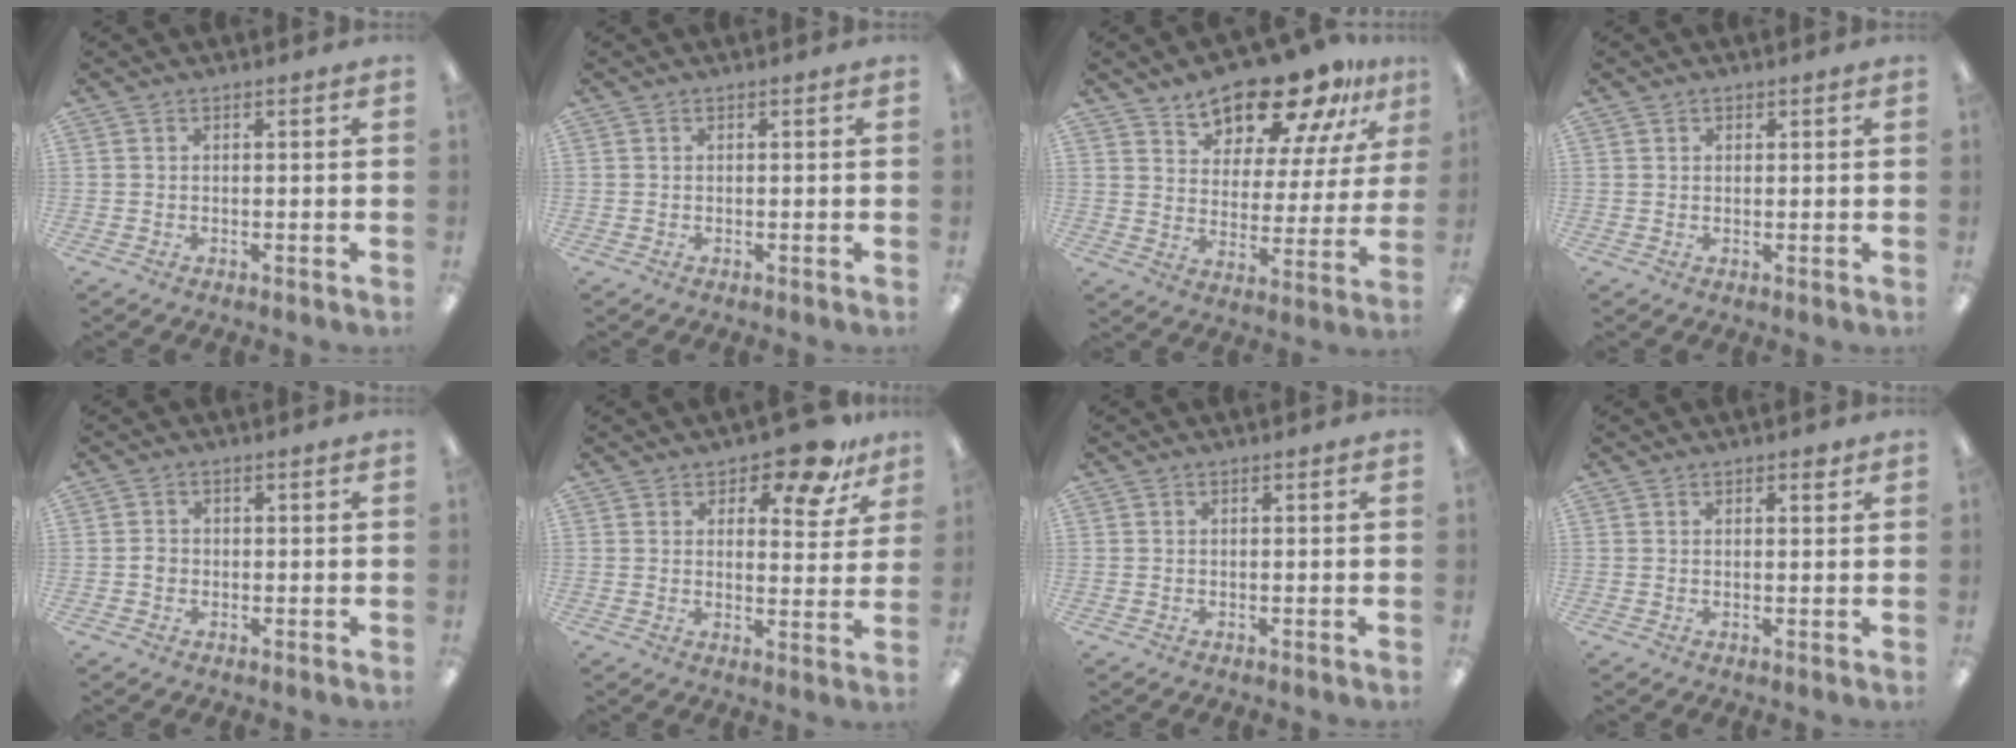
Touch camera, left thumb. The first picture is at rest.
{"total": 0.0}
{"total": 17.2, "force": [14.2, 6.9, 6.7], "torque": [-0.110, -0.103, 0.249]}
{"total": 0.8, "force": [0.6, 0.5, 0.1], "torque": [-0.002, 0.001, 0.012]}
{"total": 1.4, "force": [-0.3, 1.2, 0.7], "torque": [-0.012, 0.005, -0.007]}
{"total": 10.4, "force": [7.8, 4.1, 5.5], "torque": [-0.059, -0.054, 0.133]}
{"total": 0.0}
{"total": 1.5, "force": [1.1, 0.7, 0.7], "torque": [0.001, -0.006, 0.017]}